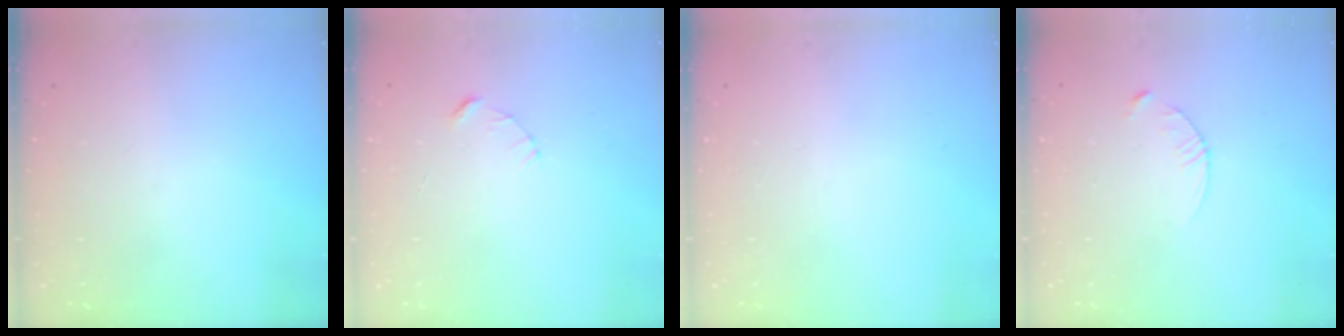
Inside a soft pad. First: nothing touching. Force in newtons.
{"total": 2.4, "press": 2.4, "slide": 0.2}
{"total": 0.0}
{"total": 3.4, "press": 3.4, "slide": 0.4}